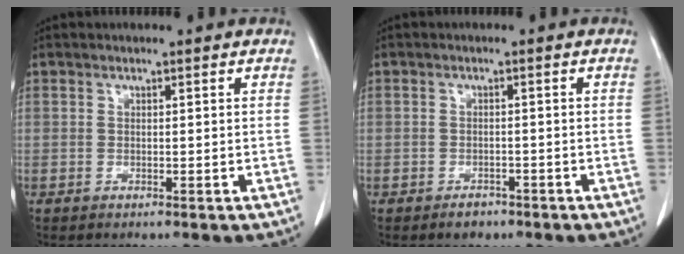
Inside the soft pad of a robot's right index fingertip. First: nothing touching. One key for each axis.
{"total": 2.2, "fx": -1.6, "fy": 1.5, "fz": 0.5, "tx": -0.008, "ty": 0.004, "tz": -0.019}